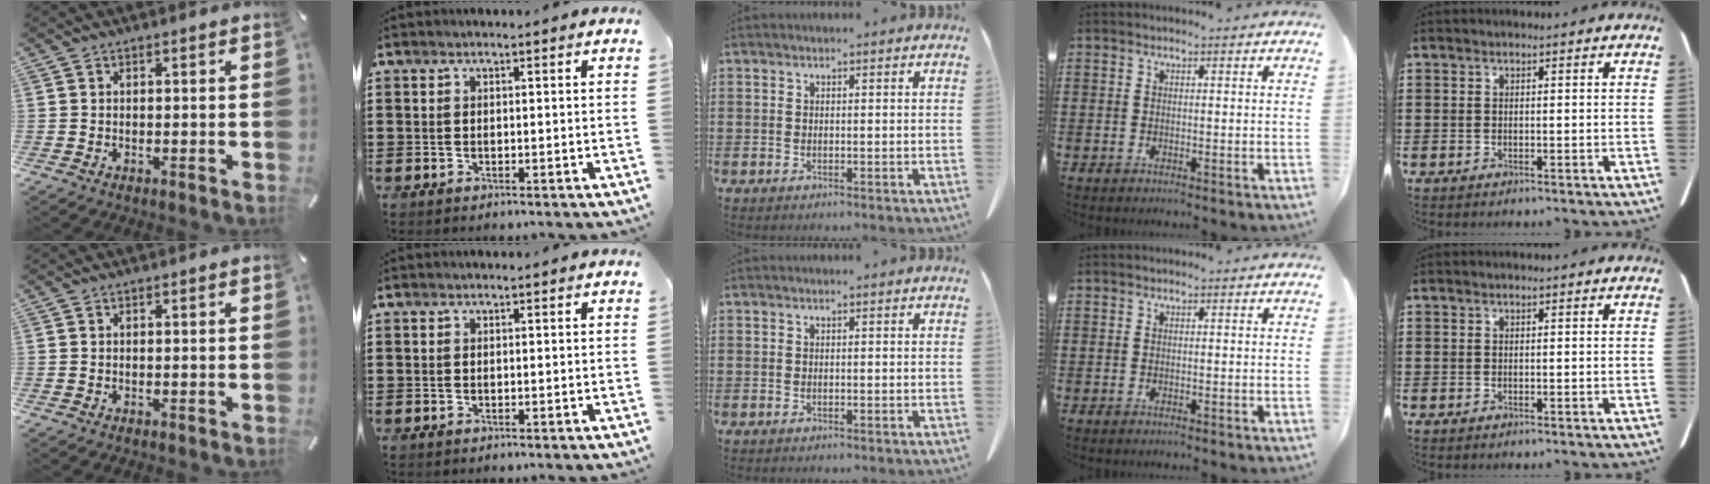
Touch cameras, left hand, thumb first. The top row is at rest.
{}